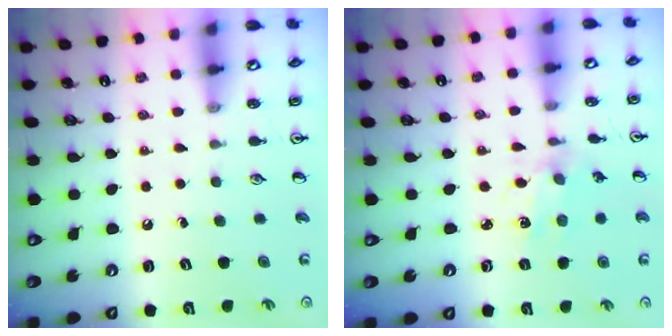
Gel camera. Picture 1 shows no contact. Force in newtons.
{"total": 2.0, "press": 2.0, "slide": 0.2}